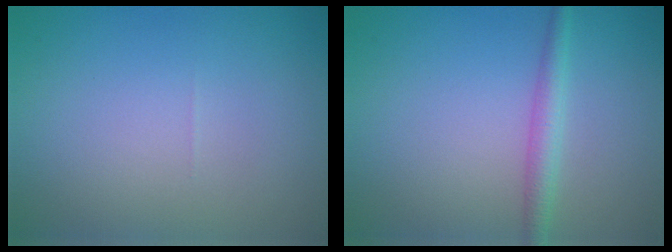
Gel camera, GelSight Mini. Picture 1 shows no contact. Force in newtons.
{"total": 2.1, "press": 2.1, "slide": 0.1}